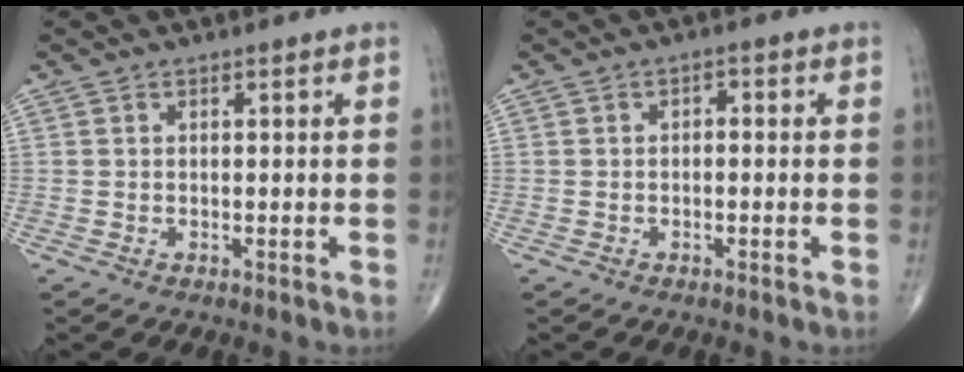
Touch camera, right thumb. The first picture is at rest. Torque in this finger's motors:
{"motor_torque": [-0.23, -0.03, -0.43, -0.12, 0.00]}